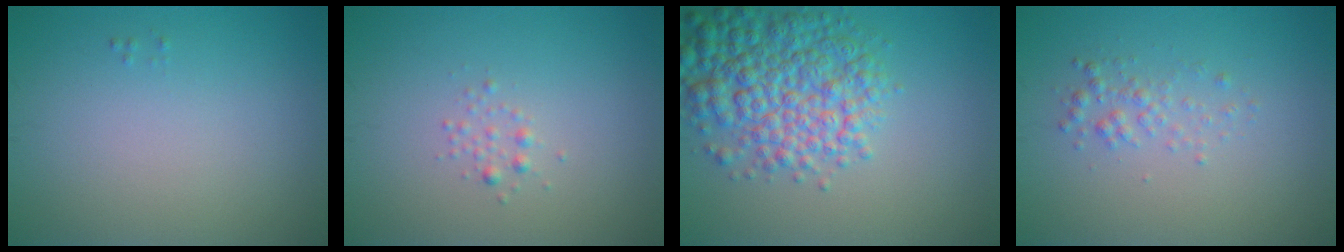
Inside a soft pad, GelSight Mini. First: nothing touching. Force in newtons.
{"total": 0.9, "press": 0.9, "slide": 0.0}
{"total": 7.3, "press": 7.3, "slide": 0.2}
{"total": 1.5, "press": 1.5, "slide": 0.1}